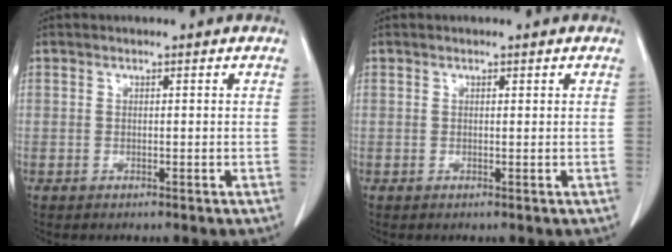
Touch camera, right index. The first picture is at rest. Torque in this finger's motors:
{"motor_torque": [-0.14, 0.17, 0.06, -0.01]}